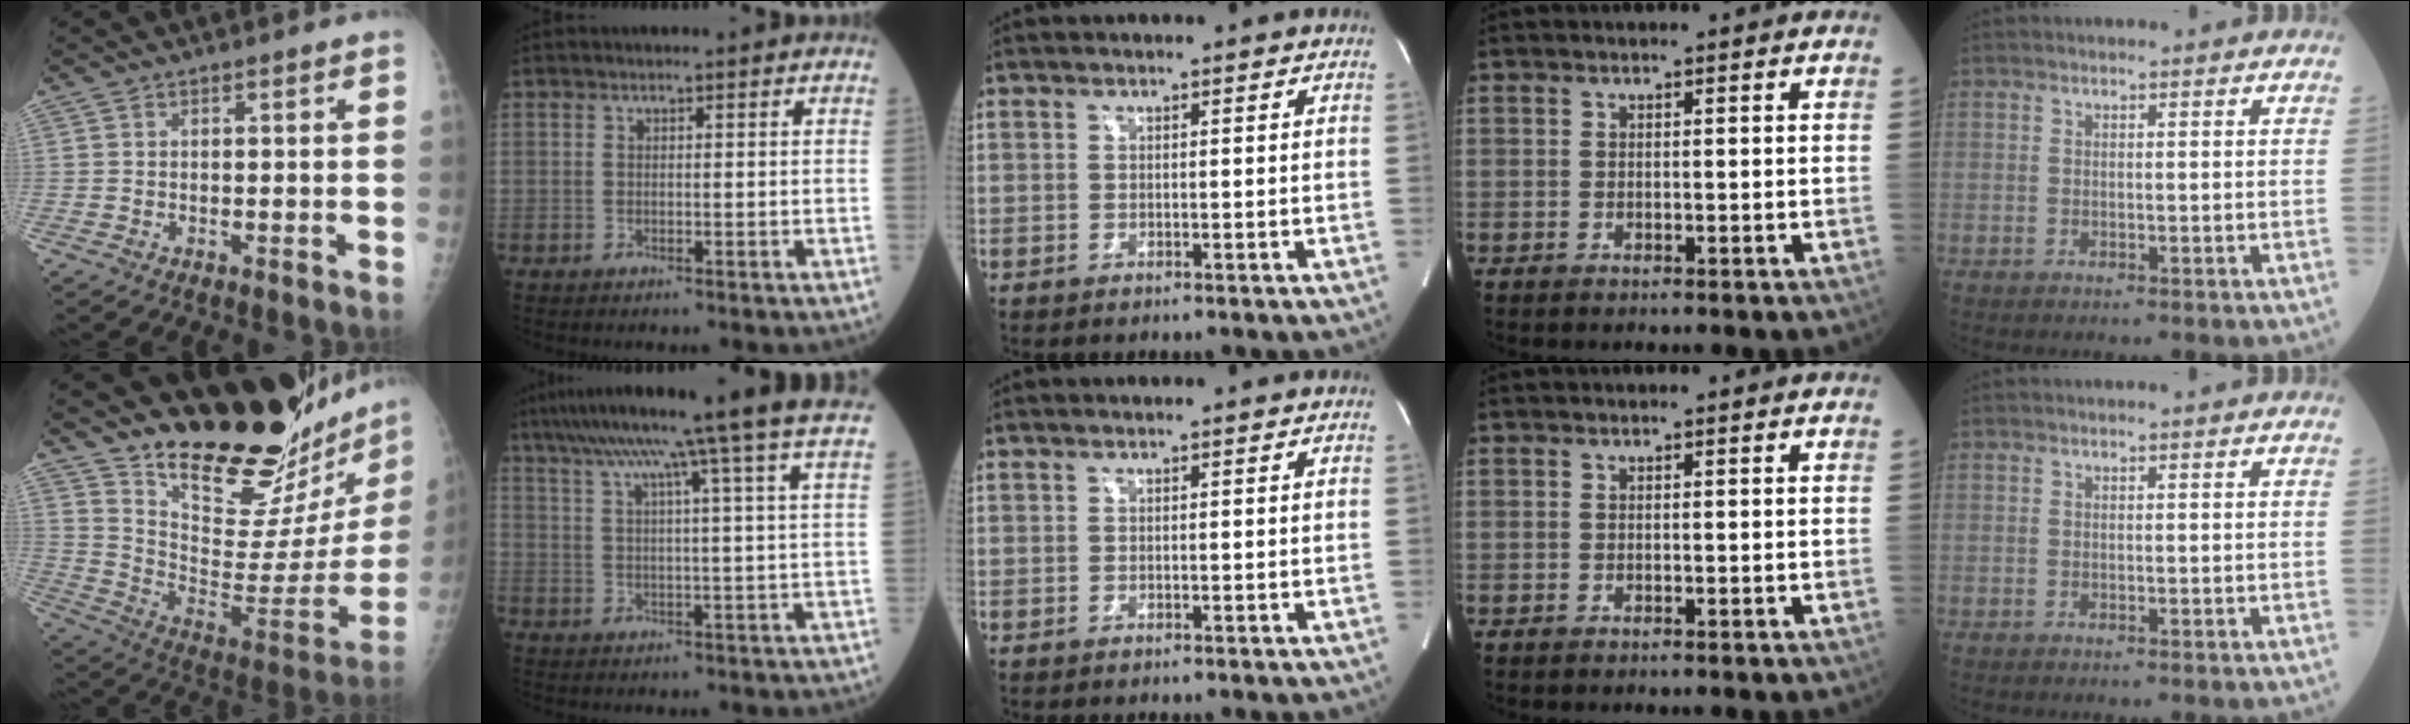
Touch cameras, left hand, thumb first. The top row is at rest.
{"thumb": {"total": 27.9, "force": [24.5, 6.0, 12.0], "torque": [-0.149, -0.202, 0.354]}, "index": {"total": 19.0, "force": [15.1, -3.1, 11.2], "torque": [-0.183, -0.018, 0.192]}}